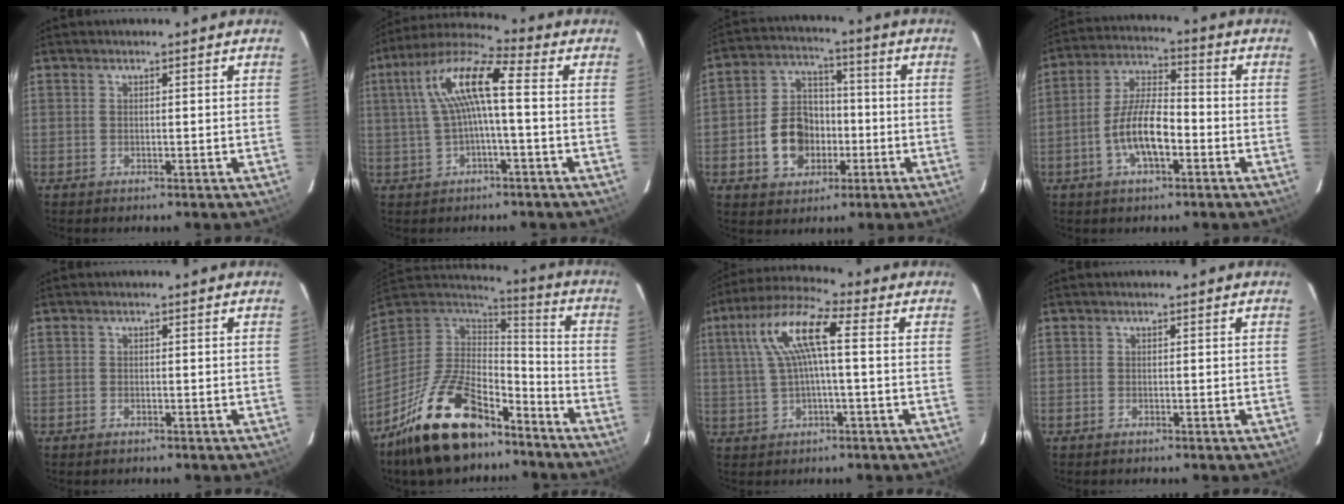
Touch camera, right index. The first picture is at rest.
{"total": 11.1, "force": [0.8, 2.0, 10.9], "torque": [-0.217, 0.026, 0.013]}
{"total": 11.0, "force": [-3.1, 8.6, 6.1], "torque": [-0.135, 0.026, -0.042]}
{"total": 10.1, "force": [-3.6, 3.7, 8.6], "torque": [-0.176, 0.007, -0.065]}
{"total": 0.9, "force": [-0.7, 0.4, 0.3], "torque": [-0.007, 0.001, -0.014]}
{"total": 23.4, "force": [-15.9, 10.3, 13.7], "torque": [-0.275, -0.003, -0.262]}
{"total": 10.5, "force": [1.7, 2.3, 10.1], "torque": [-0.198, 0.023, 0.031]}
{"total": 0.6, "force": [-0.5, 0.2, 0.1], "torque": [-0.003, 0.001, -0.011]}